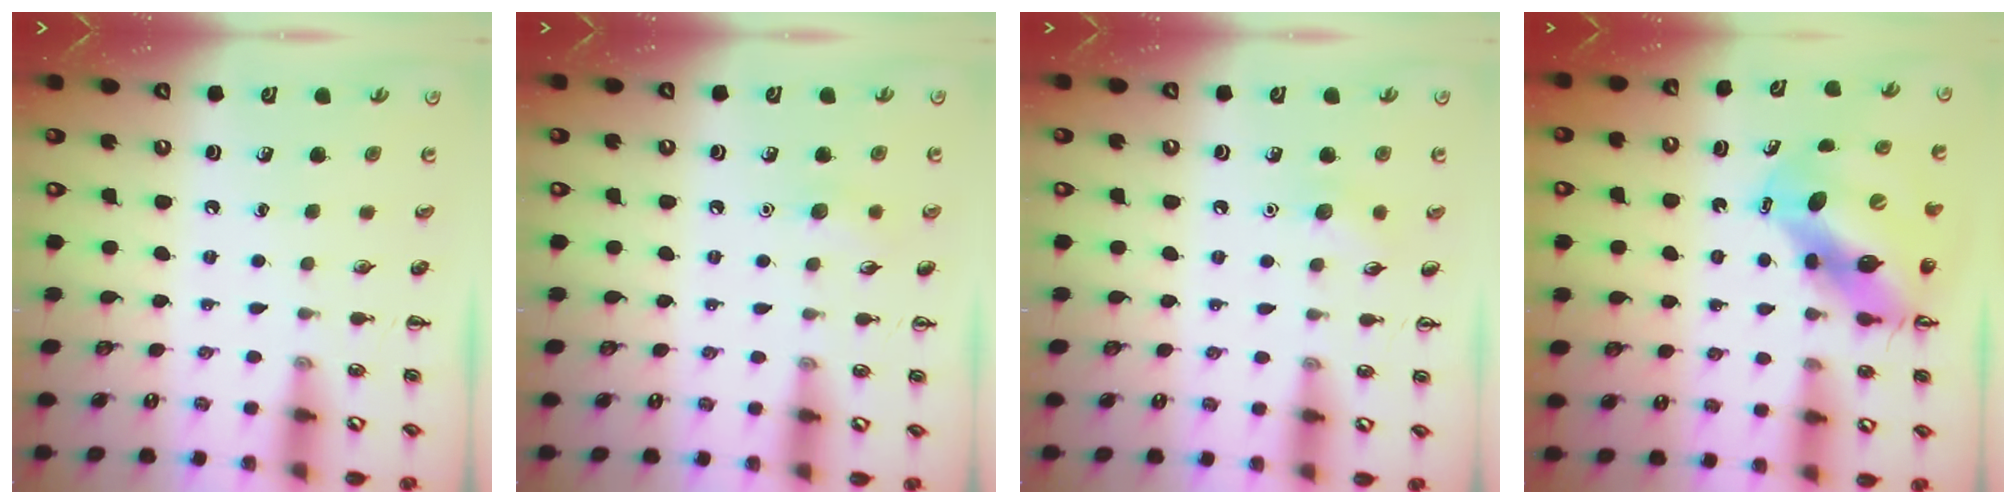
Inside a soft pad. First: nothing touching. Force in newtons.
{"total": 5.0, "press": 4.9, "slide": 1.3}
{"total": 5.6, "press": 5.4, "slide": 1.5}
{"total": 10.6, "press": 10.1, "slide": 3.1}